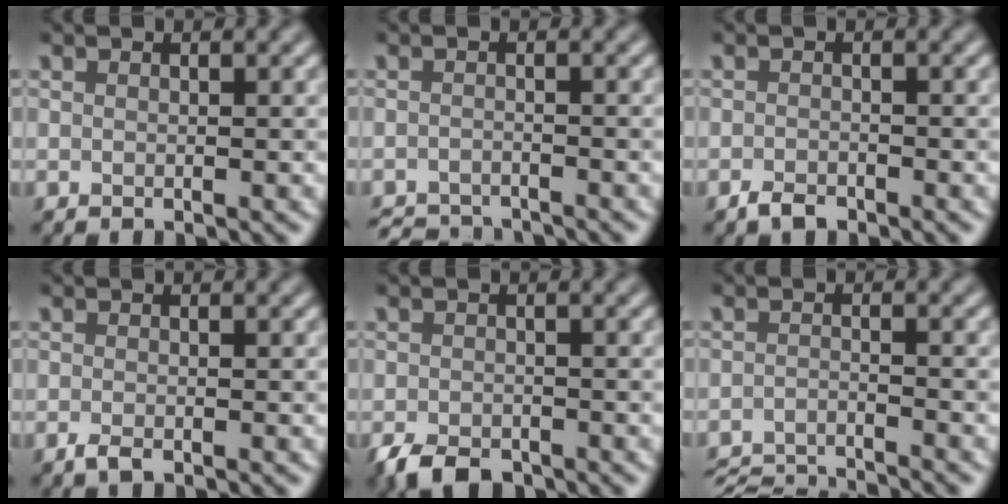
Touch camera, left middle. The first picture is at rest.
{"total": 3.6, "force": [-3.5, 0.5, 0.7], "torque": [-0.010, -0.009, -0.062]}
{"total": 1.3, "force": [-1.0, 0.6, 0.5], "torque": [-0.010, 0.002, -0.021]}
{"total": 1.1, "force": [-0.7, 0.4, 0.8], "torque": [-0.016, -0.002, -0.012]}
{"total": 3.2, "force": [-2.3, 1.5, 1.5], "torque": [-0.026, -0.005, -0.046]}
{"total": 7.4, "force": [-7.1, 0.8, 1.9], "torque": [-0.034, -0.017, -0.115]}